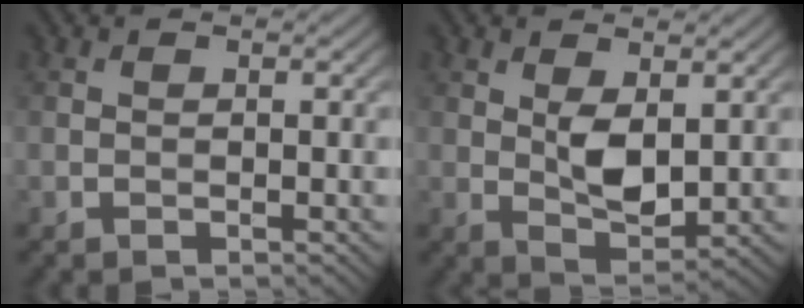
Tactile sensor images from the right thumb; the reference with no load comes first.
{"total": 4.4, "force": [1.1, 2.2, 3.7], "torque": [-0.077, -0.006, 0.026]}